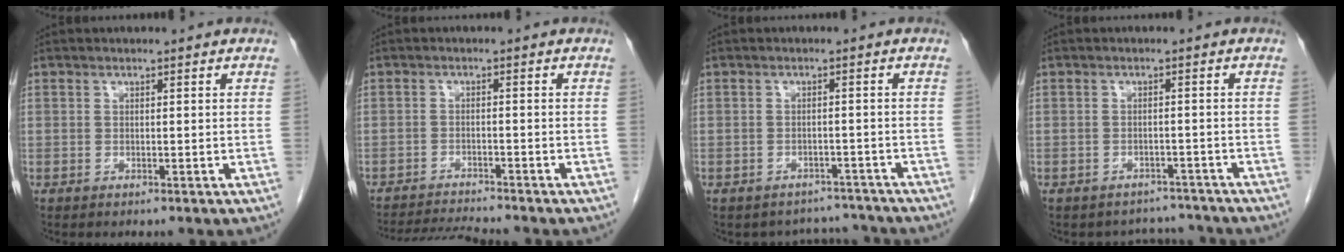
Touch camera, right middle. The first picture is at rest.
{"total": 5.8, "force": [-5.6, -1.0, 1.0], "torque": [-0.016, -0.016, -0.095]}
{"total": 5.8, "force": [-5.4, 2.2, -0.6], "torque": [0.014, 0.023, -0.063]}
{"total": 5.1, "force": [-4.7, 2.0, -0.6], "torque": [0.012, 0.018, -0.057]}